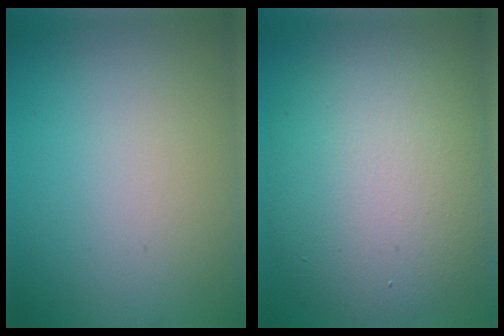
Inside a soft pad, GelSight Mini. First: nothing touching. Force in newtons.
{"total": 10.4, "press": 10.4, "slide": 0.6}